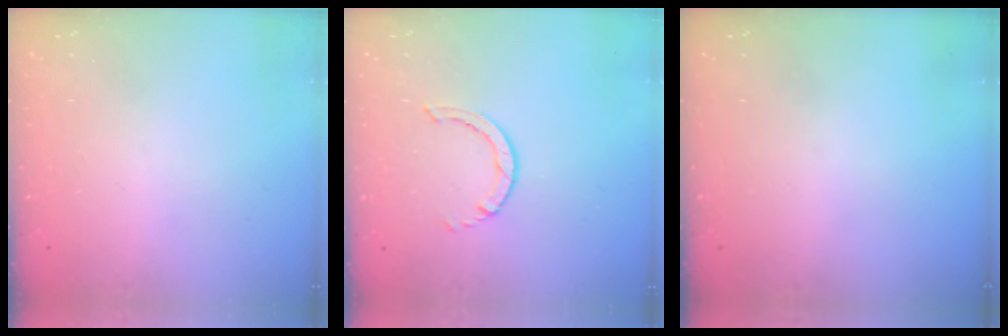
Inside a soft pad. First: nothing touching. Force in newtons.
{"total": 0.6, "press": 0.6, "slide": 0.1}
{"total": 0.0}